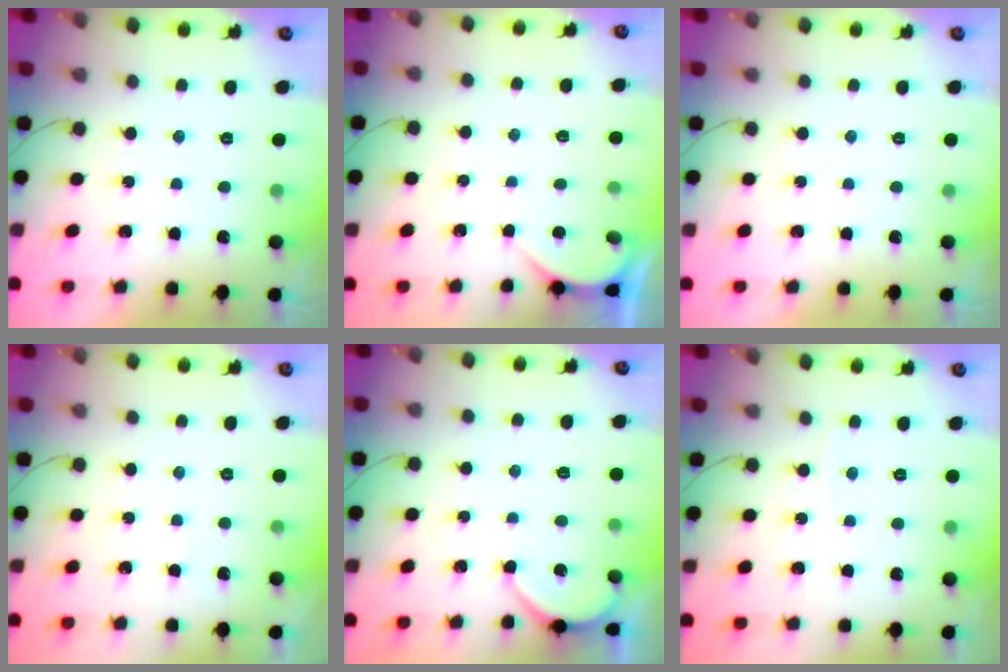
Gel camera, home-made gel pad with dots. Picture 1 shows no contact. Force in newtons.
{"total": 0.7, "press": 0.7, "slide": 0.1}
{"total": 0.0}
{"total": 2.1, "press": 2.1, "slide": 0.3}
{"total": 4.2, "press": 4.2, "slide": 0.5}
{"total": 2.0, "press": 2.0, "slide": 0.2}